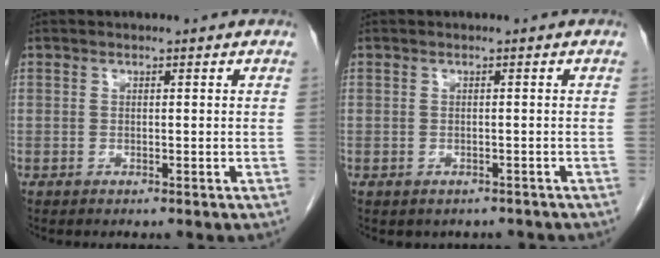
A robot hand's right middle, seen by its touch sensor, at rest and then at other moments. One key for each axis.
{"total": 2.5, "fx": -2.1, "fy": 1.4, "fz": 0.4, "tx": -0.005, "ty": 0.004, "tz": -0.024}